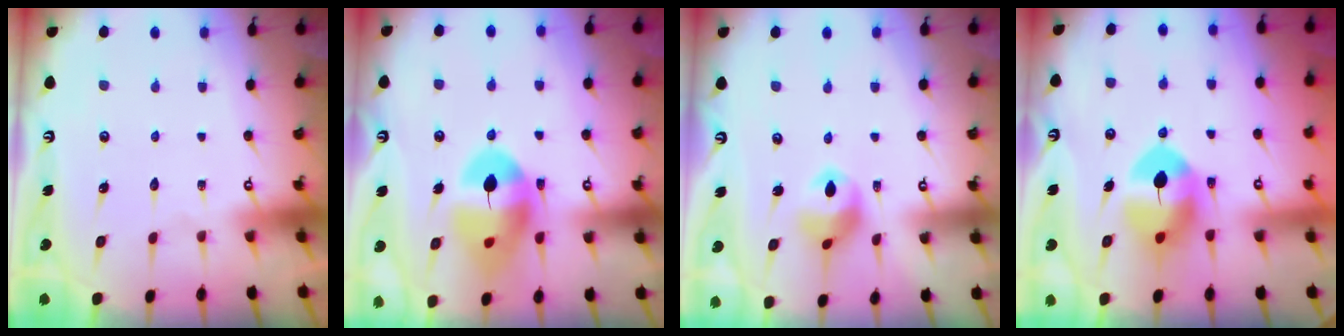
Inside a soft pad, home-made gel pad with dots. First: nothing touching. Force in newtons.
{"total": 13.0, "press": 12.9, "slide": 1.5}
{"total": 9.9, "press": 9.8, "slide": 1.2}
{"total": 9.4, "press": 9.2, "slide": 1.5}